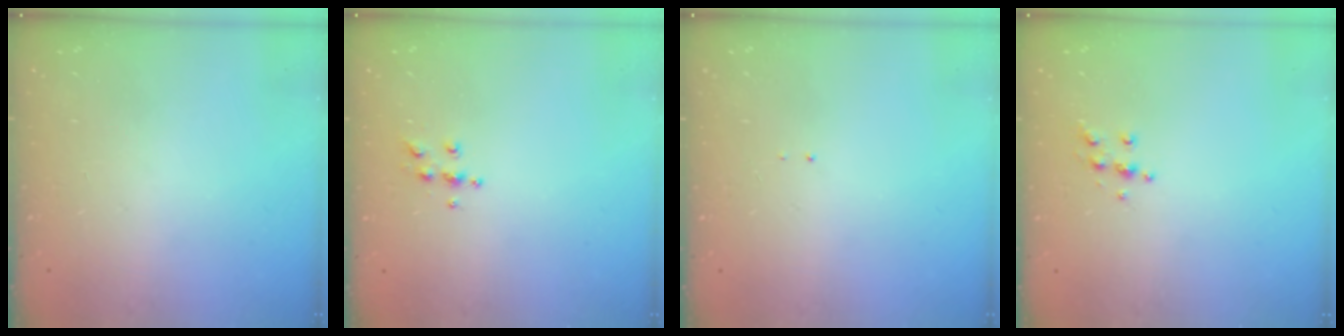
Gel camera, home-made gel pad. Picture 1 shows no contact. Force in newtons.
{"total": 5.6, "press": 5.6, "slide": 0.4}
{"total": 0.7, "press": 0.7, "slide": 0.1}
{"total": 5.1, "press": 5.1, "slide": 0.5}